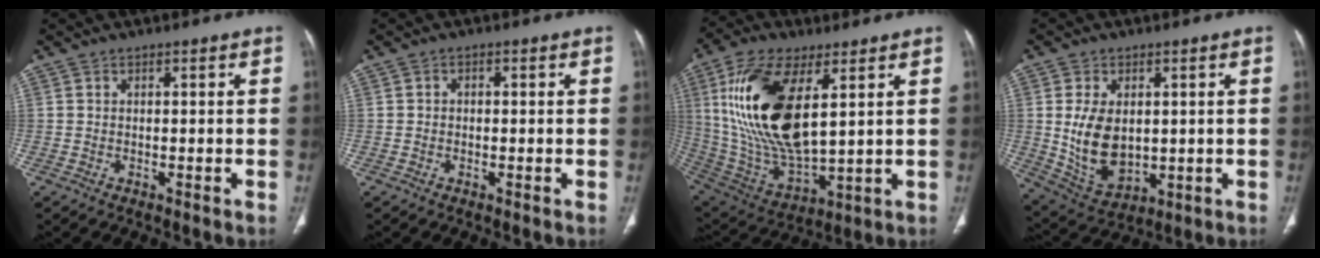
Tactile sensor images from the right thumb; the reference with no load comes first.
{"total": 0.7, "force": [-0.1, 0.6, 0.4], "torque": [-0.001, 0.002, -0.005]}
{"total": 22.6, "force": [6.3, 10.0, 19.3], "torque": [-0.385, -0.030, 0.127]}
{"total": 11.6, "force": [0.7, 7.5, 8.8], "torque": [-0.146, -0.012, 0.038]}